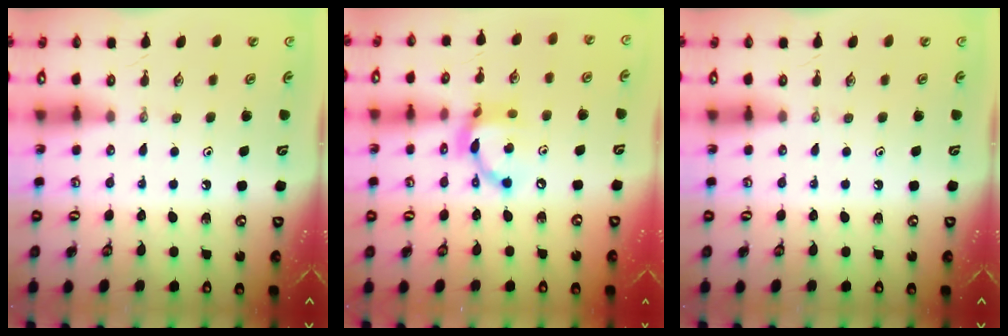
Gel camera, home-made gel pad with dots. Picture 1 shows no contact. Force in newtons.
{"total": 11.9, "press": 11.9, "slide": 0.9}
{"total": 0.0}